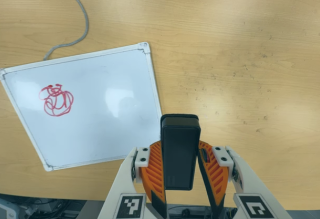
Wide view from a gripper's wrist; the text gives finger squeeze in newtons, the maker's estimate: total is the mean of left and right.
{"total": 7.1, "left": 5.6, "right": 8.5}